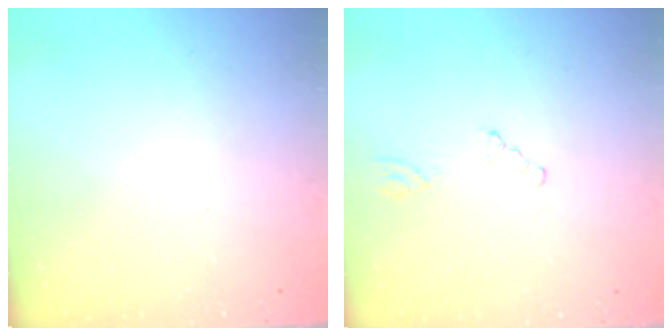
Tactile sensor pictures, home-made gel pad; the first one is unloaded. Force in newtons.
{"total": 0.9, "press": 0.9, "slide": 0.2}